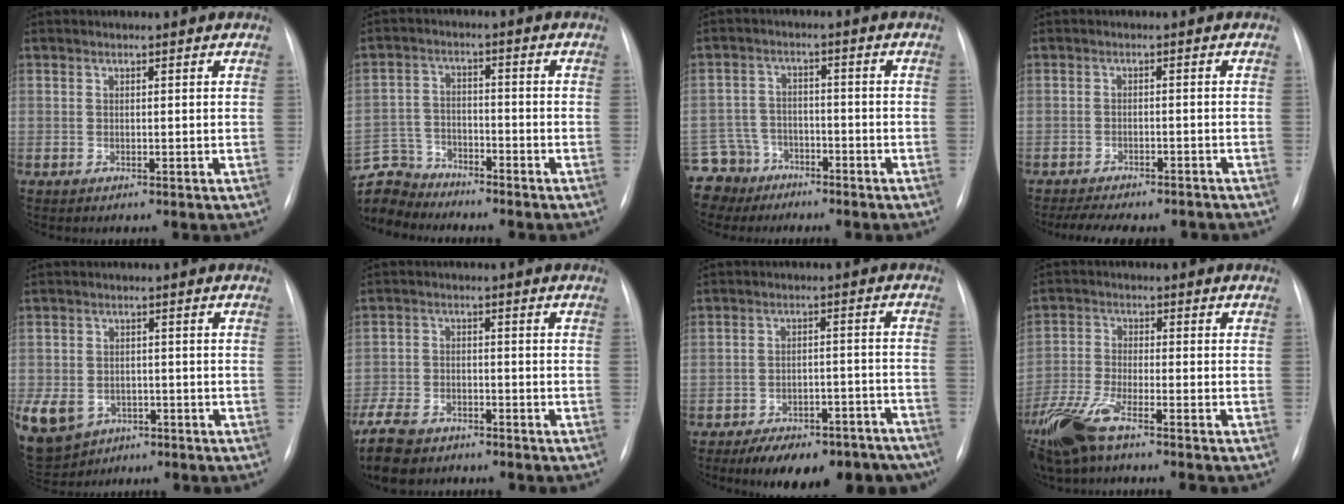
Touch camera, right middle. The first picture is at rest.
{"total": 9.4, "force": [-8.9, 3.1, 0.0], "torque": [-0.016, 0.014, -0.173]}
{"total": 8.2, "force": [-6.3, 5.3, 0.1], "torque": [-0.018, 0.008, -0.111]}
{"total": 11.4, "force": [-10.0, 3.2, 4.4], "torque": [-0.074, 0.004, -0.126]}
{"total": 21.9, "force": [-9.5, 17.5, 9.1], "torque": [-0.323, -0.013, -0.135]}
{"total": 10.7, "force": [-8.0, 5.3, 4.8], "torque": [-0.110, -0.015, -0.137]}
{"total": 17.9, "force": [-14.5, 6.9, 8.0], "torque": [-0.088, 0.026, -0.187]}
{"total": 9.7, "force": [-7.0, 1.6, 6.5], "torque": [-0.146, -0.021, -0.139]}